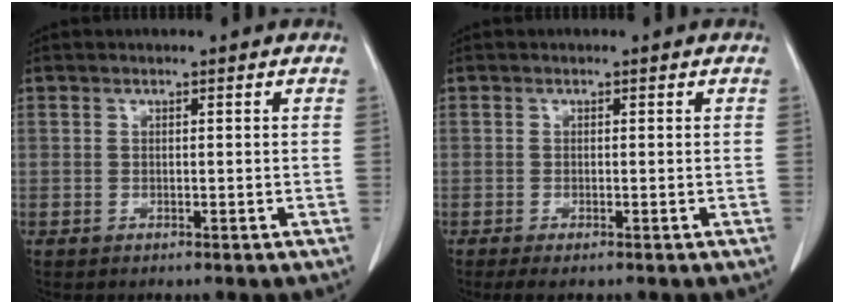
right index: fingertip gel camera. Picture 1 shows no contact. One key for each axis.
{"total": 1.7, "fx": -0.6, "fy": 0.7, "fz": 1.4, "tx": -0.028, "ty": -0.003, "tz": -0.006}